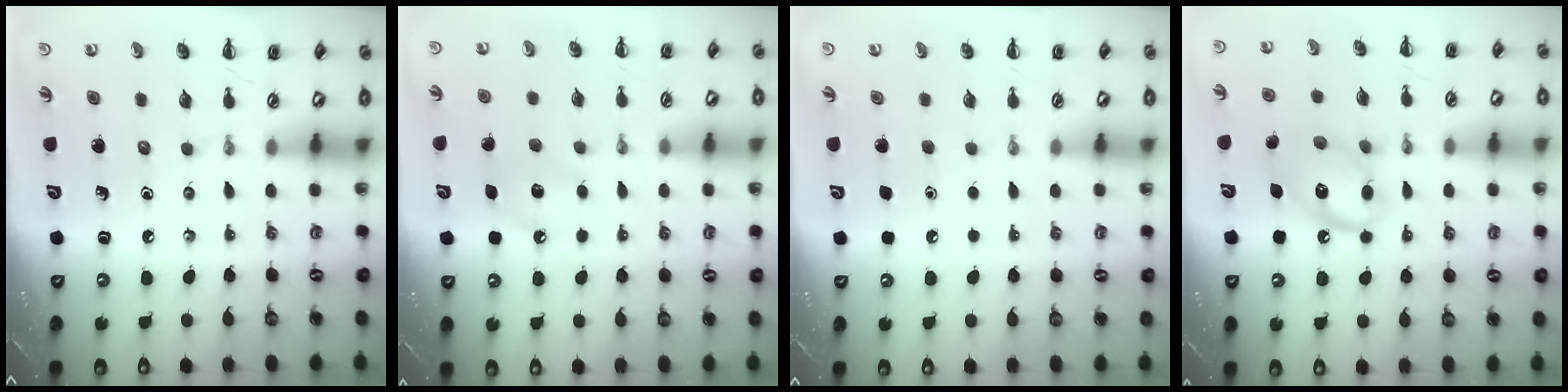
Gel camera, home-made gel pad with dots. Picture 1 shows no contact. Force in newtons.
{"total": 8.0, "press": 7.8, "slide": 1.9}
{"total": 1.8, "press": 1.8, "slide": 0.1}
{"total": 12.3, "press": 12.2, "slide": 0.7}